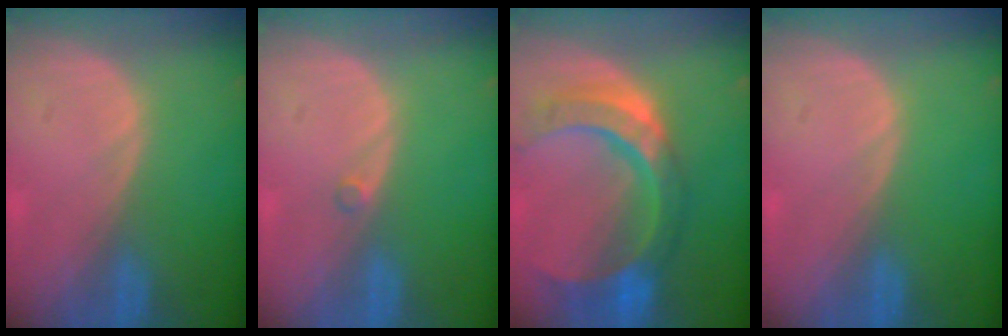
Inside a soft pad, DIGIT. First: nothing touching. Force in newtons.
{"total": 0.6, "press": 0.6, "slide": 0.1}
{"total": 11.2, "press": 9.4, "slide": 6.0}
{"total": 0.0}